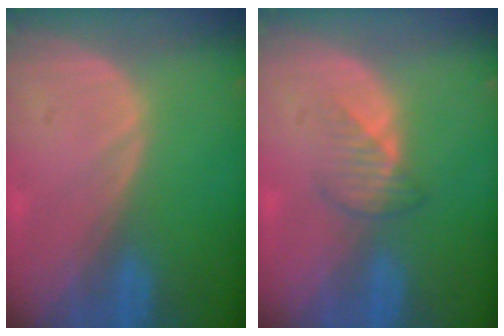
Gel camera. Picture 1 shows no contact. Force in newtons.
{"total": 2.7, "press": 2.6, "slide": 0.5}